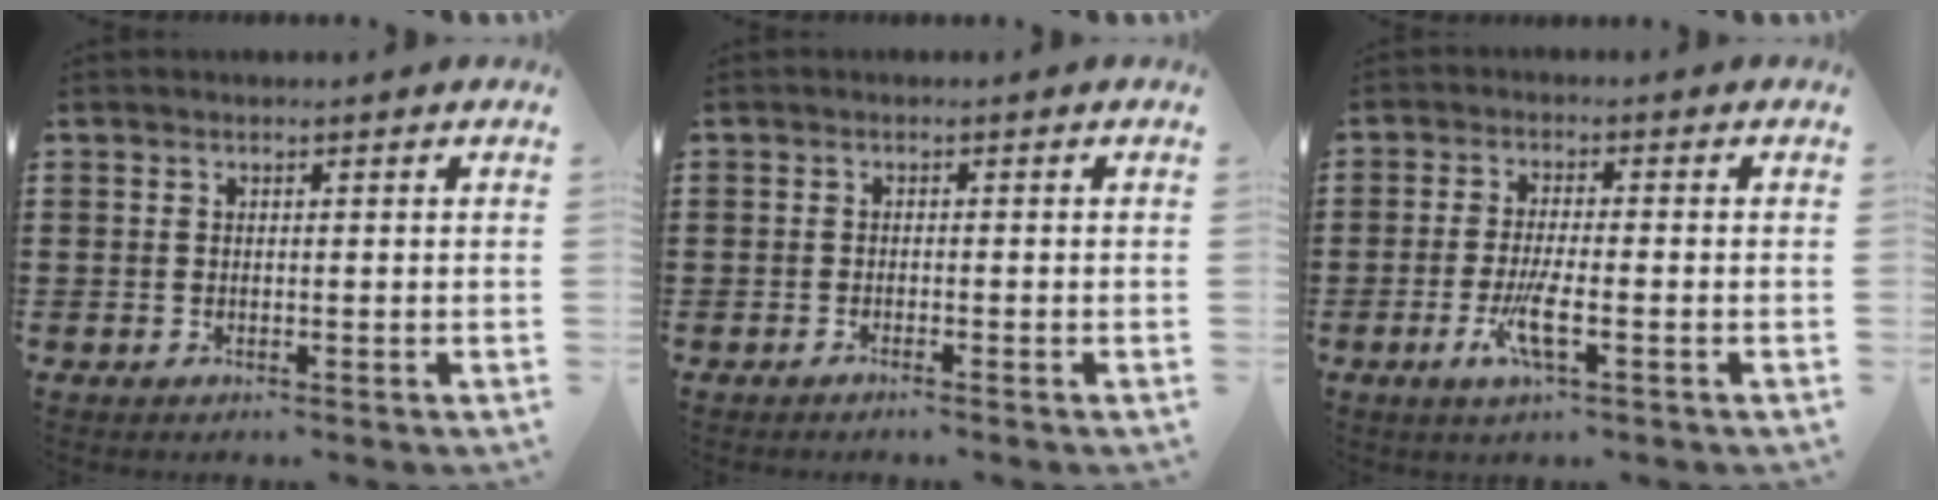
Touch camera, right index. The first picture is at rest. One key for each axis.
{"total": 0.8, "fx": -0.7, "fy": -0.1, "fz": 0.3, "tx": -0.005, "ty": -0.001, "tz": -0.015}
{"total": 5.3, "fx": -2.2, "fy": 0.8, "fz": 4.8, "tx": -0.105, "ty": -0.017, "tz": -0.043}